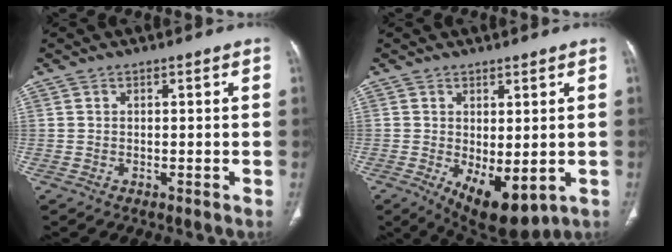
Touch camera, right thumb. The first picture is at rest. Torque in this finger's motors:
{"motor_torque": [-0.31, 0.55, 0.55, 0.55, 0.20]}